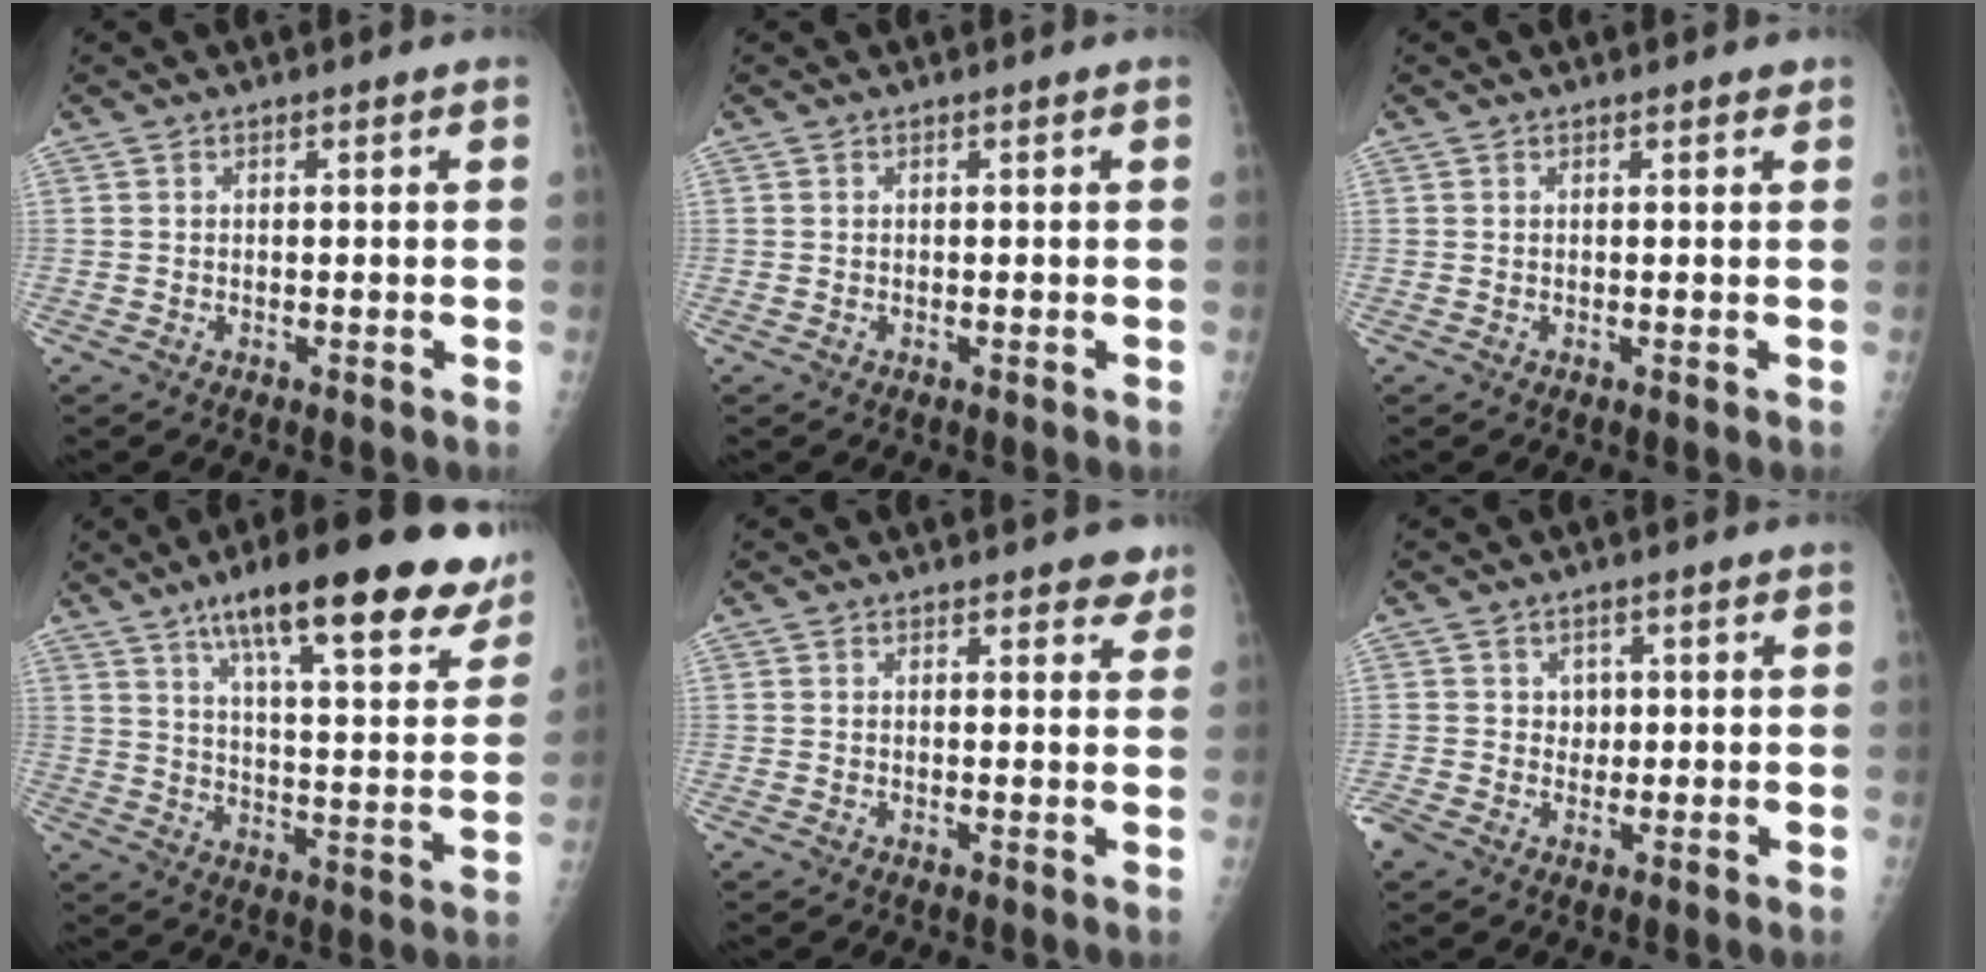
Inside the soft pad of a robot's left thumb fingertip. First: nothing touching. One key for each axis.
{"total": 0.0}
{"total": 0.9, "fx": 0.7, "fy": 0.3, "fz": 0.5, "tx": -0.005, "ty": 0.000, "tz": 0.007}
{"total": 24.9, "fx": 16.8, "fy": 6.2, "fz": 17.3, "tx": -0.221, "ty": -0.046, "tz": 0.246}
{"total": 2.9, "fx": 2.2, "fy": 1.4, "fz": 1.4, "tx": 0.011, "ty": -0.008, "tz": 0.021}
{"total": 3.7, "fx": 0.0, "fy": 3.3, "fz": 1.7, "tx": -0.014, "ty": 0.003, "tz": 0.000}